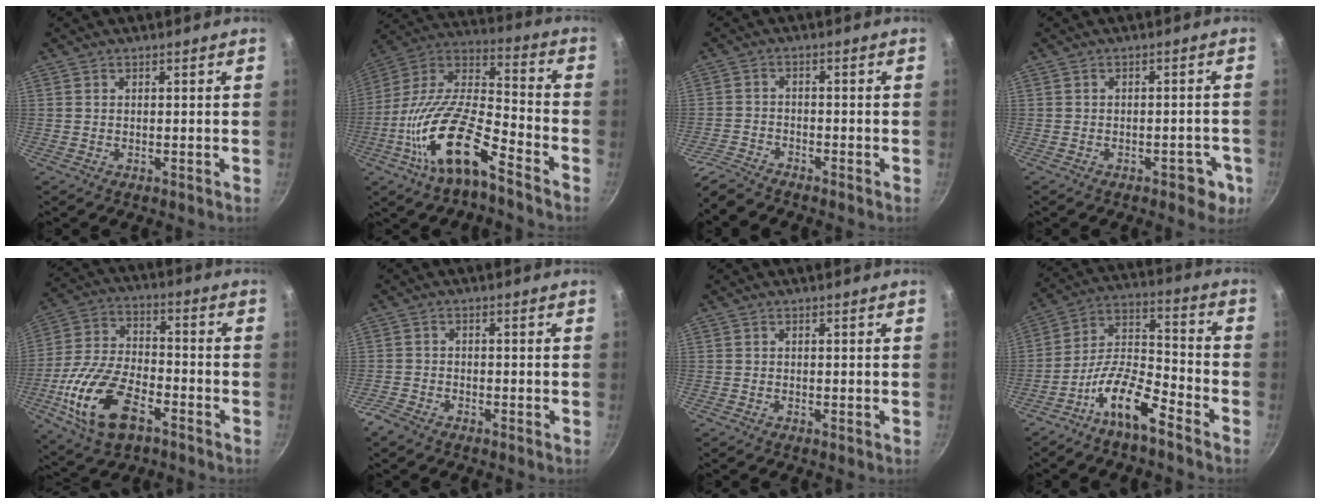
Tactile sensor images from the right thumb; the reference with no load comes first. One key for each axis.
{"total": 19.6, "fx": -10.0, "fy": 6.9, "fz": 15.3, "tx": -0.278, "ty": 0.067, "tz": -0.207}
{"total": 4.3, "fx": -4.1, "fy": 0.6, "fz": 1.0, "tx": -0.029, "ty": 0.020, "tz": -0.091}
{"total": 4.7, "fx": -2.1, "fy": 2.6, "fz": 3.3, "tx": -0.019, "ty": 0.022, "tz": -0.017}
{"total": 17.8, "fx": -7.6, "fy": 9.5, "fz": 13.1, "tx": -0.250, "ty": 0.030, "tz": -0.147}
{"total": 3.2, "fx": -2.7, "fy": 1.3, "fz": 1.2, "tx": -0.041, "ty": 0.017, "tz": -0.057}
{"total": 0.0}
{"total": 12.5, "fx": -8.1, "fy": 3.8, "fz": 8.7, "tx": -0.158, "ty": 0.072, "tz": -0.161}